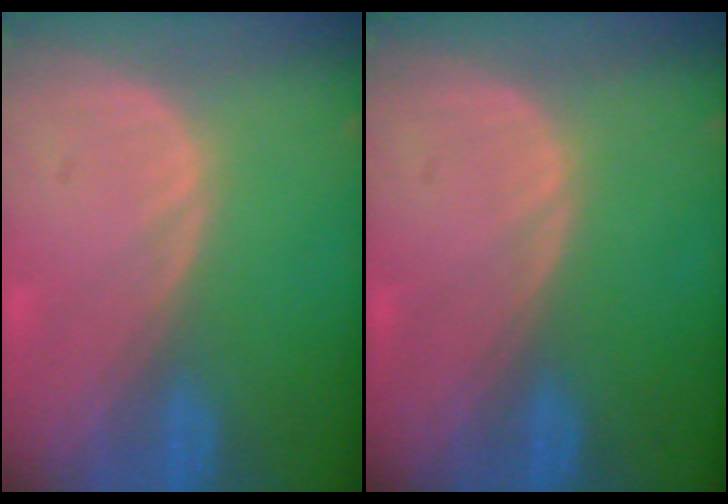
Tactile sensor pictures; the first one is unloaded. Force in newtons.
{"total": 0.0}